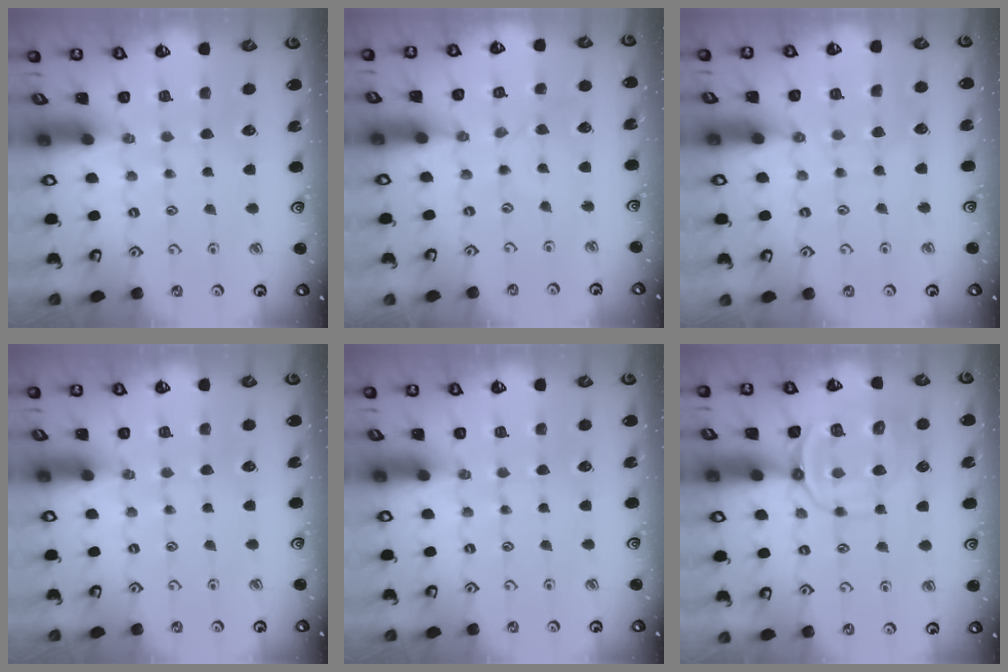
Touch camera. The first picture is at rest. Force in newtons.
{"total": 0.6, "press": 0.5, "slide": 0.2}
{"total": 4.8, "press": 4.8, "slide": 0.5}
{"total": 0.0}
{"total": 0.0}
{"total": 11.3, "press": 11.2, "slide": 1.2}